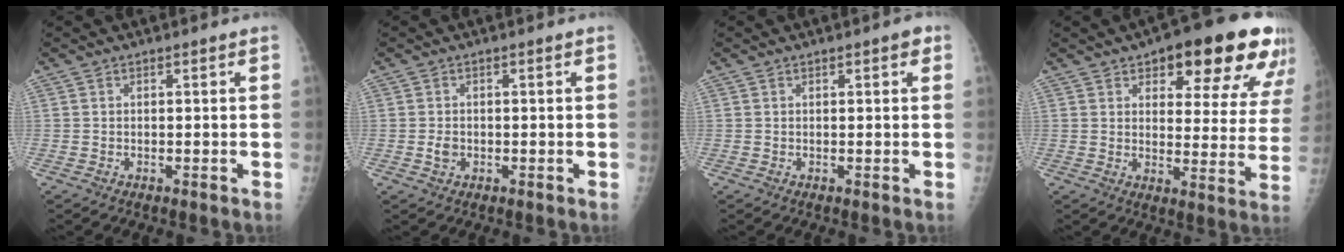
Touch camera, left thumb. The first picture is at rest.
{"total": 1.7, "force": [-0.5, 1.4, 0.9], "torque": [-0.012, 0.004, -0.009]}
{"total": 1.7, "force": [0.8, 0.6, 1.4], "torque": [-0.013, 0.001, 0.009]}
{"total": 20.5, "force": [12.3, 8.1, 14.2], "torque": [-0.134, -0.034, 0.153]}